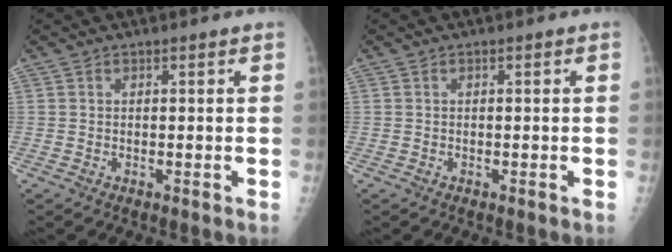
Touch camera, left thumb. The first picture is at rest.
{"total": 0.0}